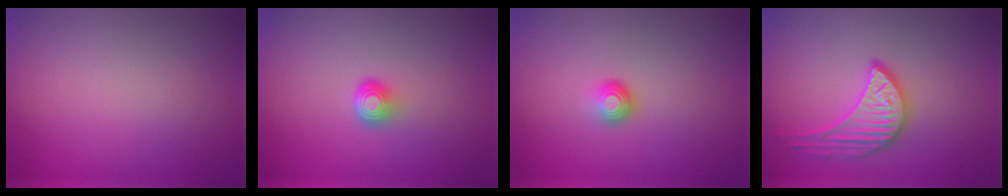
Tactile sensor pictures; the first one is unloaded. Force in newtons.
{"total": 2.0, "press": 1.3, "slide": 1.6}
{"total": 1.5, "press": 1.0, "slide": 1.1}
{"total": 3.3, "press": 3.3, "slide": 0.3}